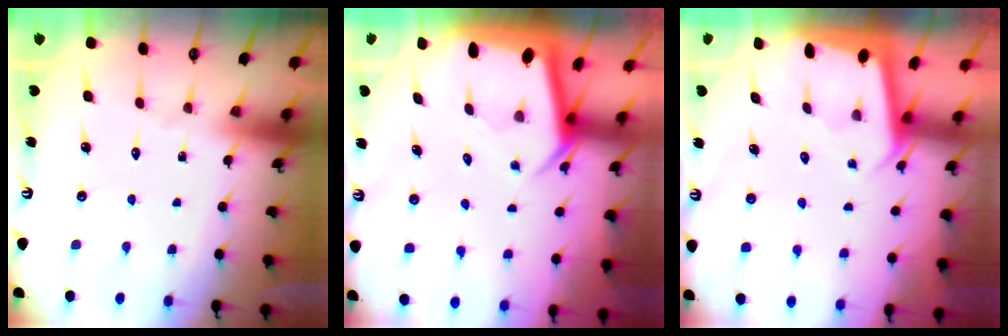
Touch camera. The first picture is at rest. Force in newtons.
{"total": 4.0, "press": 4.0, "slide": 0.3}
{"total": 1.9, "press": 1.9, "slide": 0.1}